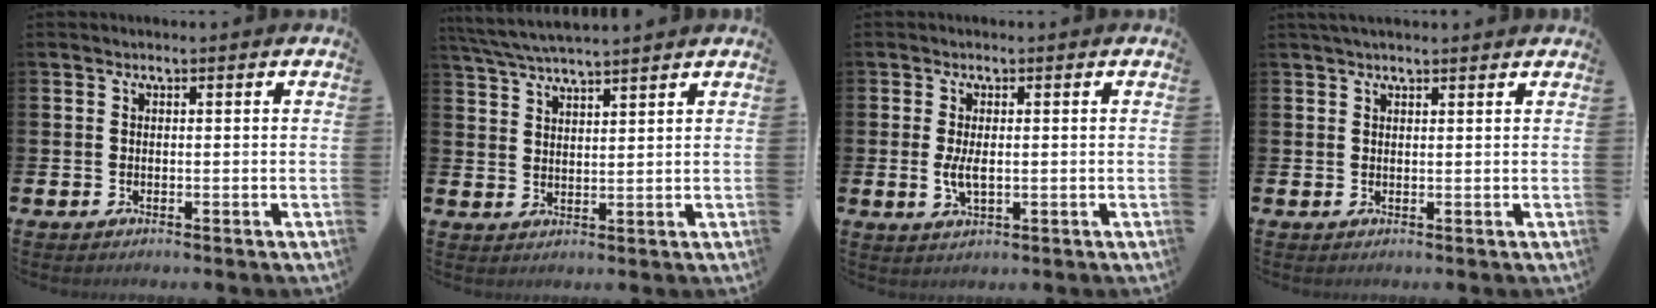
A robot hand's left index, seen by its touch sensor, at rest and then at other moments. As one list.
[{"total": 4.9, "force": [4.7, 0.0, 1.4], "torque": [-0.047, -0.015, 0.086]}, {"total": 2.9, "force": [0.1, 1.3, 2.6], "torque": [-0.045, 0.001, -0.001]}, {"total": 1.7, "force": [1.6, 0.2, 0.6], "torque": [-0.011, 0.002, 0.028]}]